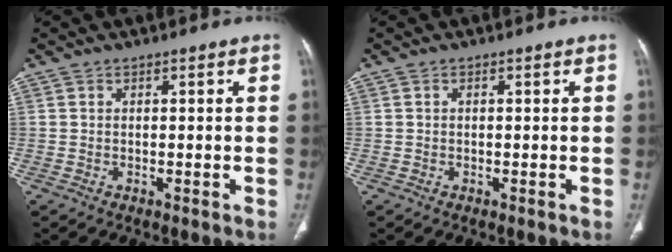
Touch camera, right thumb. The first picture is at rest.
{"total": 0.0}